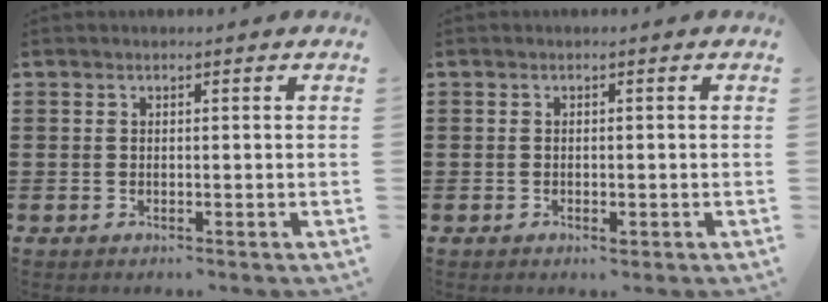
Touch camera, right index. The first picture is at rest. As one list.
[{"total": 0.6, "force": [-0.3, 0.4, 0.4], "torque": [-0.009, -0.001, -0.005]}]